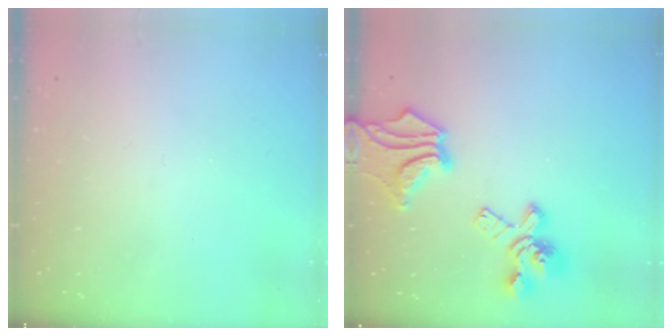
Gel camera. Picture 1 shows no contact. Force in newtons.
{"total": 11.7, "press": 11.2, "slide": 3.3}